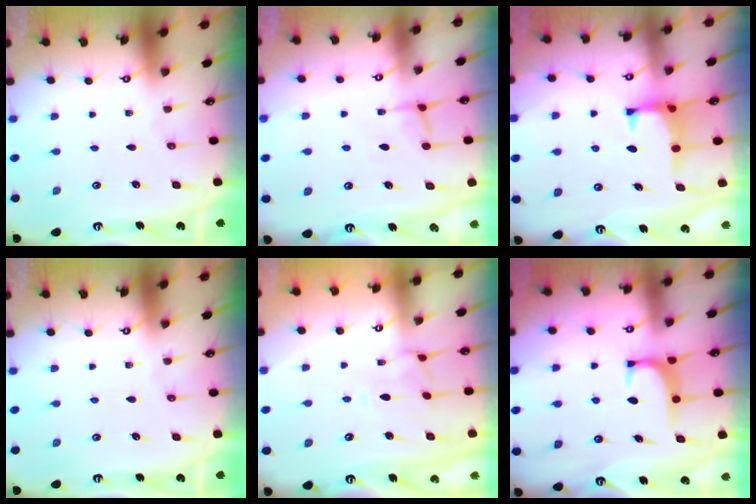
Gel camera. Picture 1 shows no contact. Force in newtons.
{"total": 0.6, "press": 0.1, "slide": 0.6}
{"total": 0.9, "press": 0.4, "slide": 0.8}
{"total": 0.0}
{"total": 1.1, "press": 0.8, "slide": 0.7}
{"total": 1.7, "press": 1.6, "slide": 0.5}